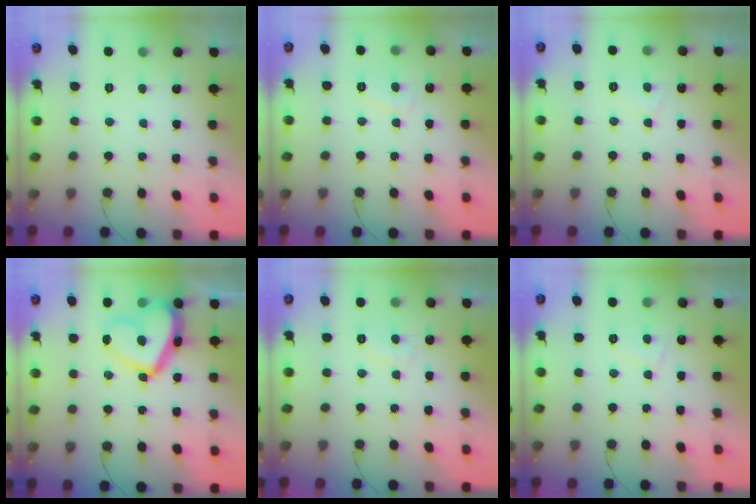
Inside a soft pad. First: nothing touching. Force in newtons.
{"total": 2.9, "press": 2.9, "slide": 0.5}
{"total": 5.4, "press": 5.4, "slide": 0.5}
{"total": 13.8, "press": 13.7, "slide": 1.5}
{"total": 2.9, "press": 2.9, "slide": 0.5}
{"total": 3.0, "press": 3.0, "slide": 0.5}